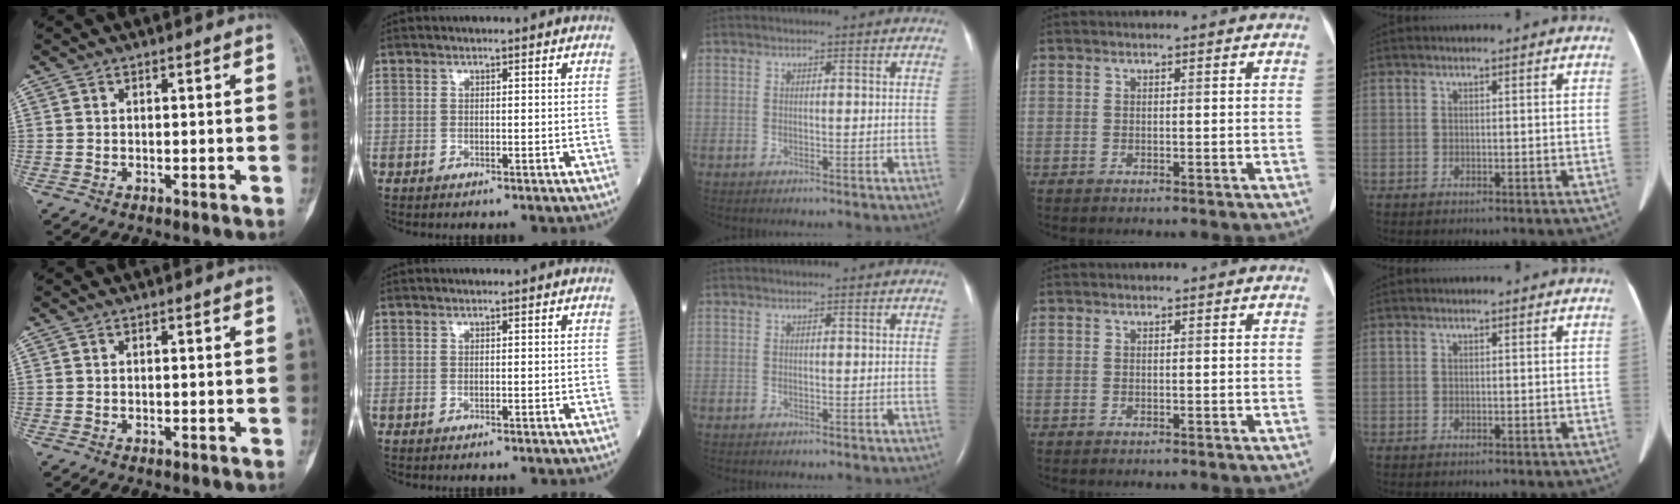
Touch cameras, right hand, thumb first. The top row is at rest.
{}